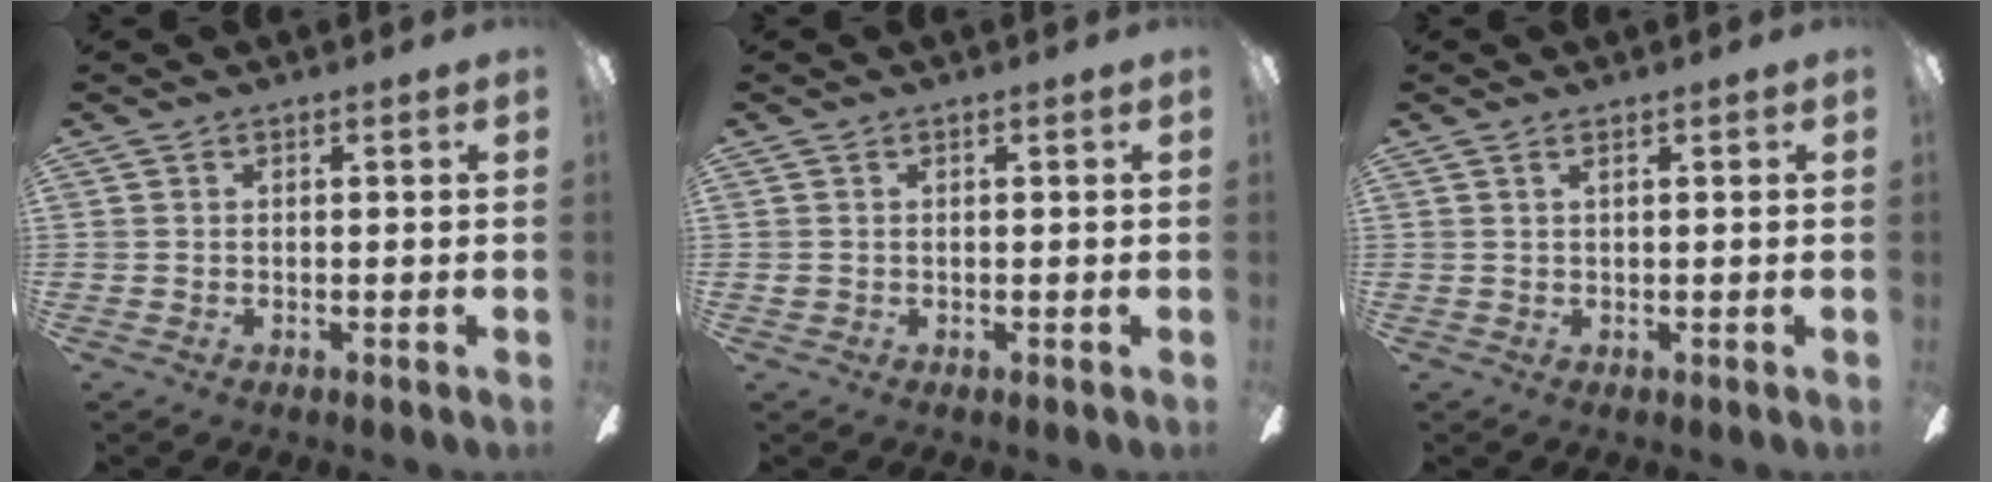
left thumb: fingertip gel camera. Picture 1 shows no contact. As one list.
[{"total": 0.5, "force": [-0.2, 0.5, 0.2], "torque": [-0.004, 0.004, -0.004]}, {"total": 1.0, "force": [0.5, 0.1, 0.8], "torque": [-0.018, 0.000, 0.009]}]